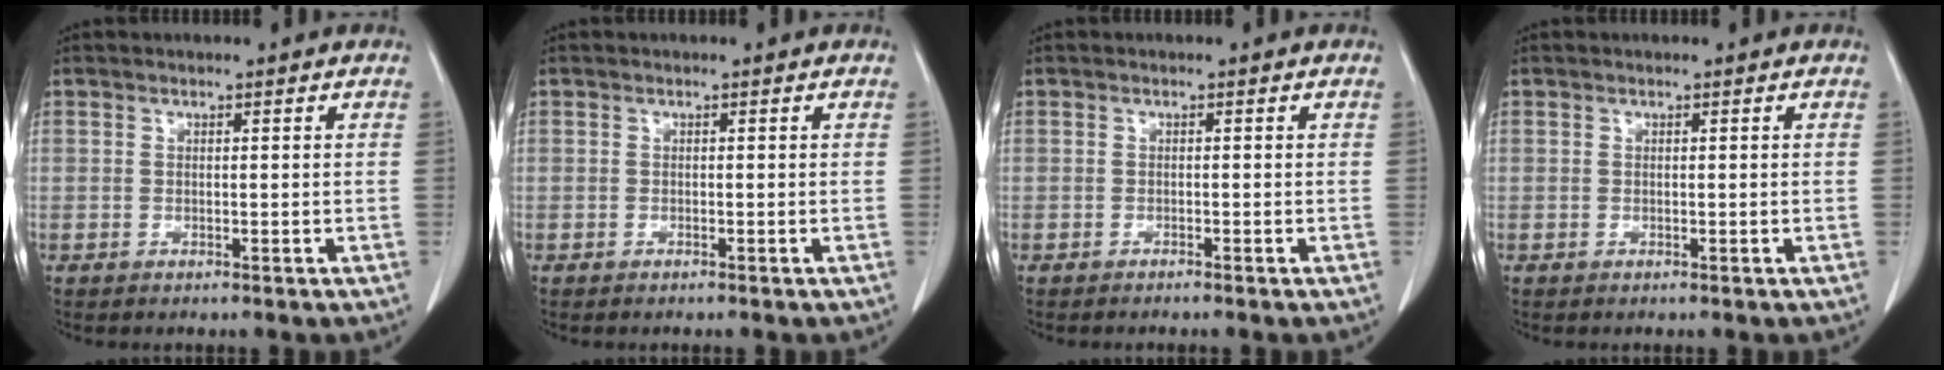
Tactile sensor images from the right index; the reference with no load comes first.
{"total": 0.0}
{"total": 0.8, "force": [-0.7, -0.1, 0.3], "torque": [-0.007, 0.000, -0.011]}
{"total": 0.0}